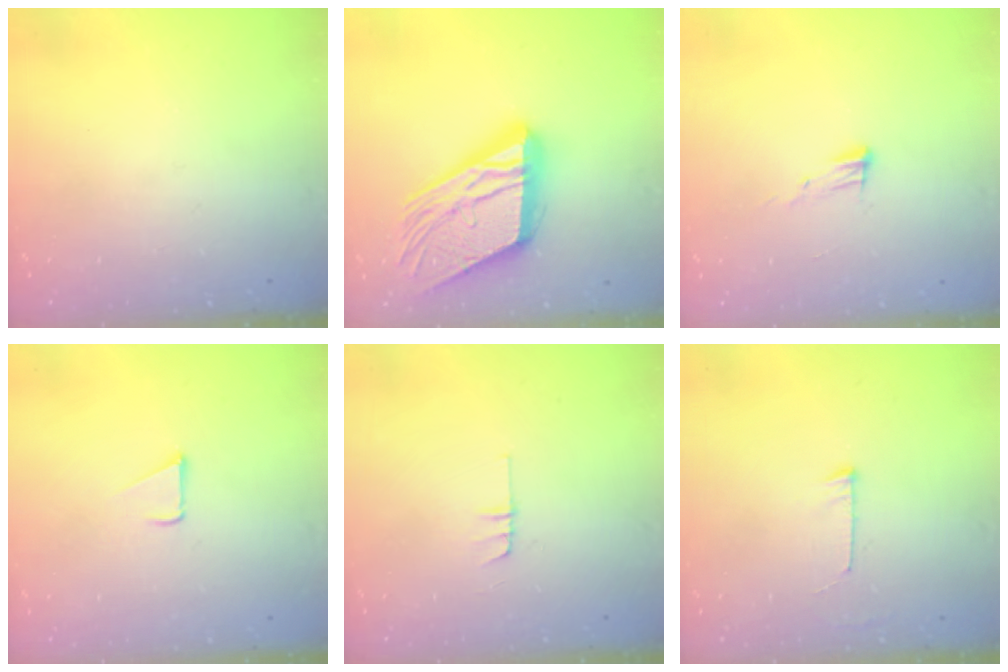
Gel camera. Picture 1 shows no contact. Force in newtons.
{"total": 20.3, "press": 20.2, "slide": 2.2}
{"total": 5.4, "press": 5.4, "slide": 0.5}
{"total": 2.3, "press": 2.3, "slide": 0.2}
{"total": 3.7, "press": 3.7, "slide": 0.4}
{"total": 3.3, "press": 3.3, "slide": 0.3}